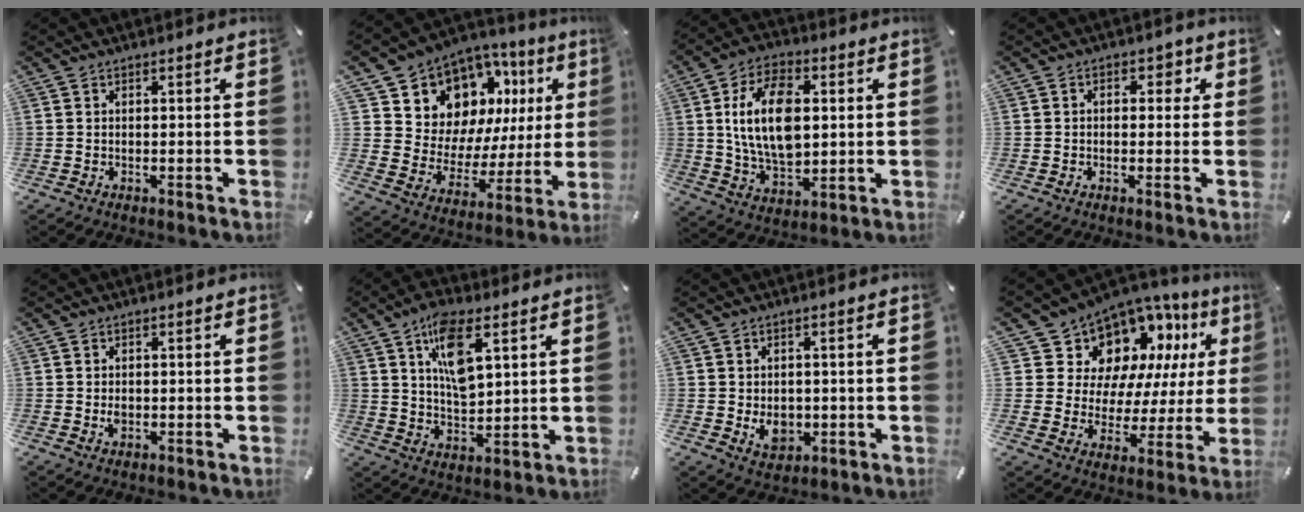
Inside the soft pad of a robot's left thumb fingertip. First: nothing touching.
{"total": 12.9, "force": [8.7, 8.9, 3.4], "torque": [-0.054, -0.095, 0.163]}
{"total": 16.6, "force": [2.4, 10.4, 12.7], "torque": [-0.259, 0.004, 0.040]}
{"total": 3.0, "force": [0.0, 2.2, 2.0], "torque": [-0.018, 0.003, -0.011]}
{"total": 1.5, "force": [-0.1, 1.2, 0.9], "torque": [-0.011, 0.000, -0.003]}
{"total": 11.9, "force": [5.9, 5.7, 8.6], "torque": [-0.154, -0.016, 0.103]}
{"total": 5.7, "force": [-0.7, 4.6, 3.3], "torque": [-0.047, -0.007, -0.014]}
{"total": 12.8, "force": [8.1, 9.1, 4.0], "torque": [-0.073, -0.082, 0.149]}